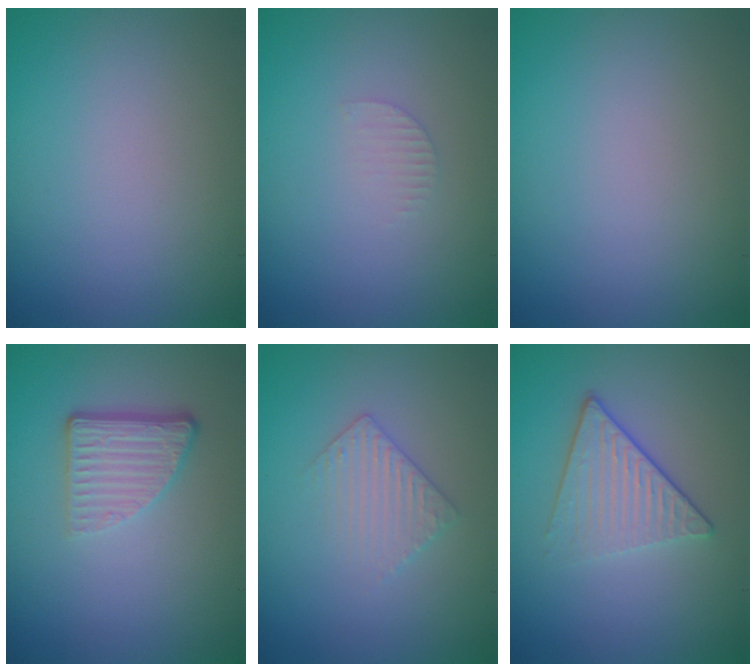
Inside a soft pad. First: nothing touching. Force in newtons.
{"total": 0.8, "press": 0.8, "slide": 0.2}
{"total": 0.0}
{"total": 3.7, "press": 2.6, "slide": 2.7}
{"total": 2.2, "press": 2.2, "slide": 0.5}
{"total": 3.8, "press": 3.0, "slide": 2.4}